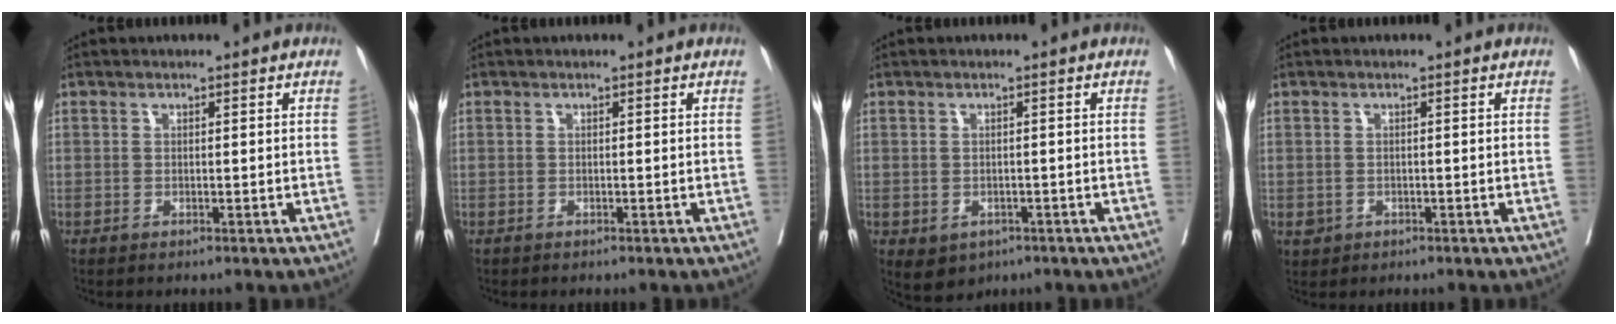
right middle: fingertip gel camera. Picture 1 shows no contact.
{"total": 0.0}
{"total": 4.0, "force": [-2.0, 3.1, 1.5], "torque": [-0.016, -0.001, -0.018]}
{"total": 1.4, "force": [-0.4, 1.3, 0.3], "torque": [-0.005, 0.003, 0.000]}